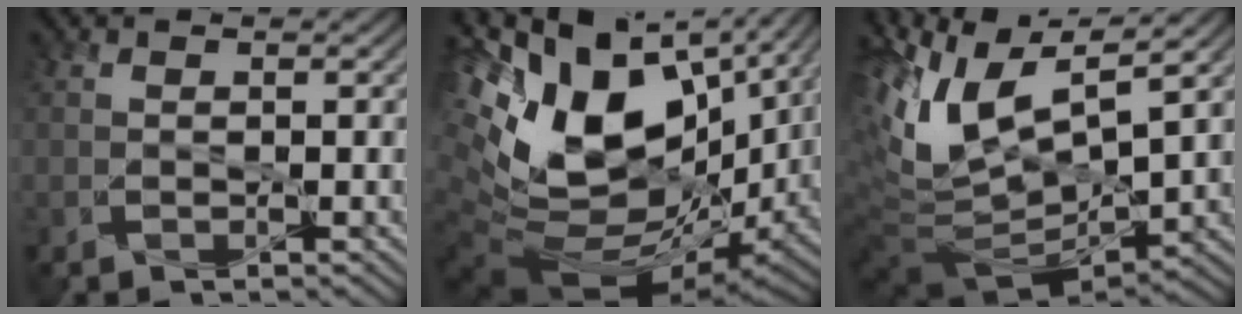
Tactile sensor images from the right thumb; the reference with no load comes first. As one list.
[{"total": 18.1, "force": [4.8, 10.8, 13.7], "torque": [-0.283, -0.024, 0.115]}, {"total": 12.1, "force": [4.0, 5.4, 10.0], "torque": [-0.231, 0.003, 0.082]}]